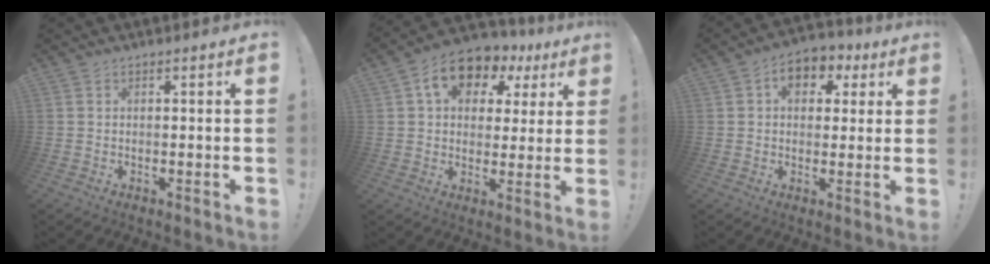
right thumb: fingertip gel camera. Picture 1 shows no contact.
{"total": 12.7, "force": [5.5, 9.0, 7.0], "torque": [-0.110, -0.018, 0.103]}
{"total": 8.2, "force": [2.4, 6.1, 5.0], "torque": [-0.063, -0.002, 0.044]}